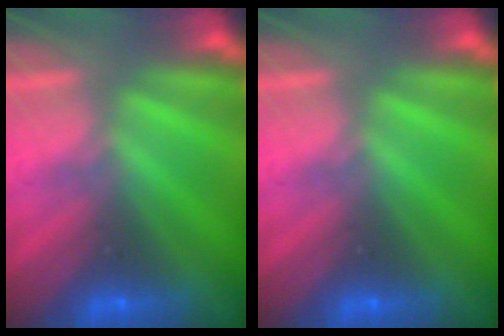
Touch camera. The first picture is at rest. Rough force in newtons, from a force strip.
{"total": 0.0}